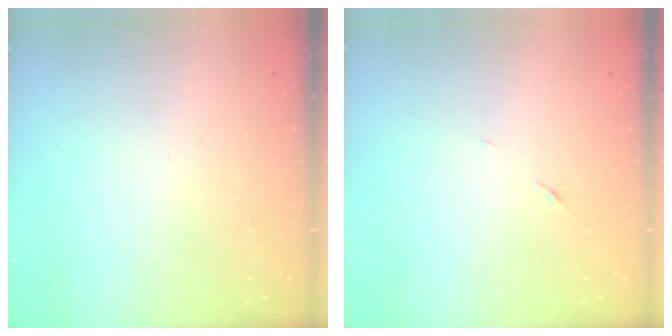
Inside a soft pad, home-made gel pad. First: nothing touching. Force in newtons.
{"total": 5.0, "press": 4.8, "slide": 1.4}